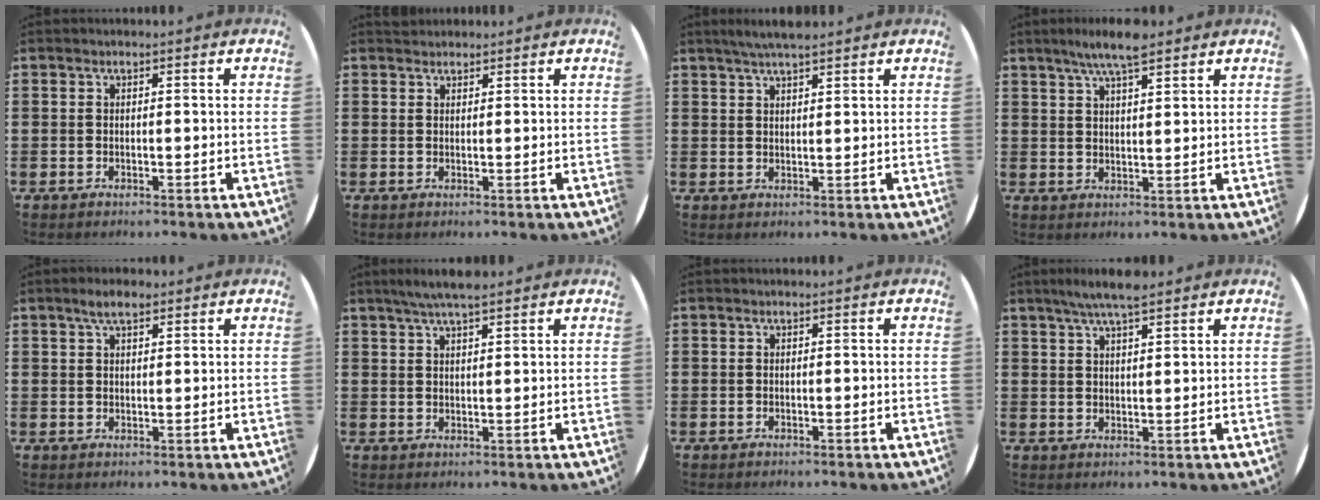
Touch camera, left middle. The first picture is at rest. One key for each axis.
{"total": 0.9, "fx": 0.9, "fy": 0.3, "fz": -0.1, "tx": 0.009, "ty": -0.001, "tz": 0.016}
{"total": 3.3, "fx": 3.0, "fy": 0.2, "fz": 1.5, "tx": -0.034, "ty": 0.000, "tz": 0.053}
{"total": 5.6, "fx": 4.6, "fy": 0.8, "fz": 3.1, "tx": -0.070, "ty": -0.005, "tz": 0.080}
{"total": 3.3, "fx": 2.5, "fy": 1.3, "fz": 1.9, "tx": -0.032, "ty": 0.003, "tz": 0.042}
{"total": 4.1, "fx": 3.5, "fy": 0.5, "fz": 2.2, "tx": -0.049, "ty": 0.000, "tz": 0.062}
{"total": 0.0}
{"total": 4.8, "fx": 4.1, "fy": 0.6, "fz": 2.5, "tx": -0.049, "ty": -0.006, "tz": 0.070}